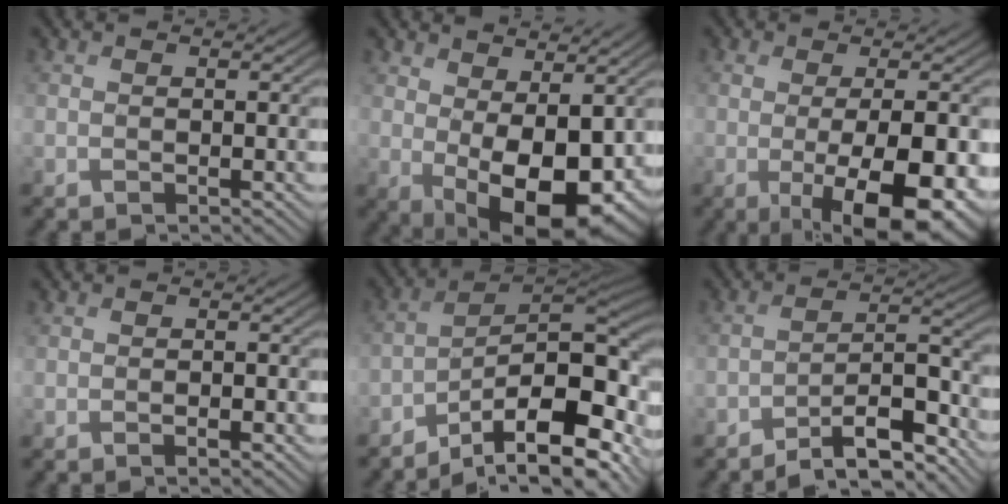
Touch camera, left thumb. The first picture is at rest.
{"total": 12.1, "force": [-0.5, 6.6, 10.1], "torque": [-0.173, -0.026, 0.007]}
{"total": 11.1, "force": [-2.3, 4.1, 10.0], "torque": [-0.140, -0.018, -0.021]}
{"total": 1.0, "force": [-0.4, 0.4, 0.8], "torque": [-0.012, 0.000, -0.005]}
{"total": 15.2, "force": [-8.1, 5.6, 11.6], "torque": [-0.185, -0.012, -0.139]}
{"total": 9.6, "force": [-7.6, 2.3, 5.3], "torque": [-0.074, 0.011, -0.135]}